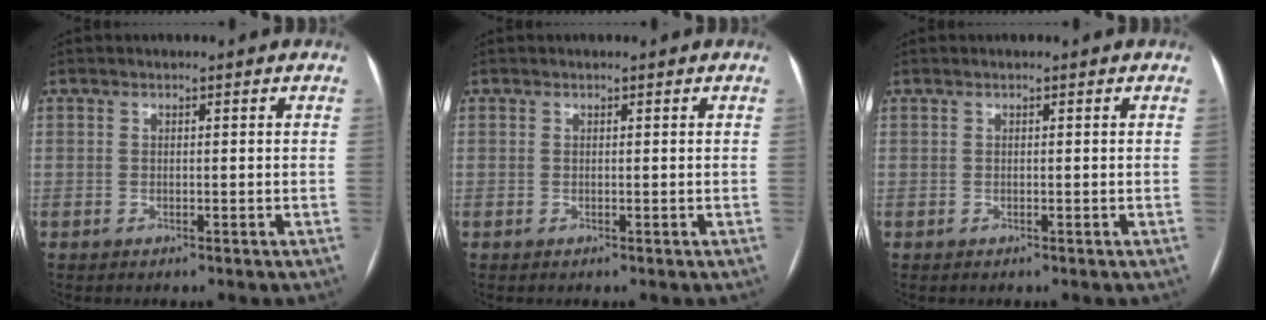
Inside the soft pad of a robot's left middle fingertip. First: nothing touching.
{"total": 1.8, "force": [-0.7, -1.4, -0.9], "torque": [0.011, -0.011, -0.009]}
{"total": 0.0}